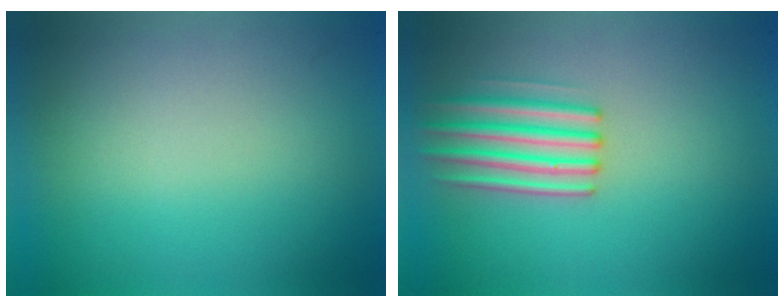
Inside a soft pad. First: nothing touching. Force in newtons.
{"total": 3.2}